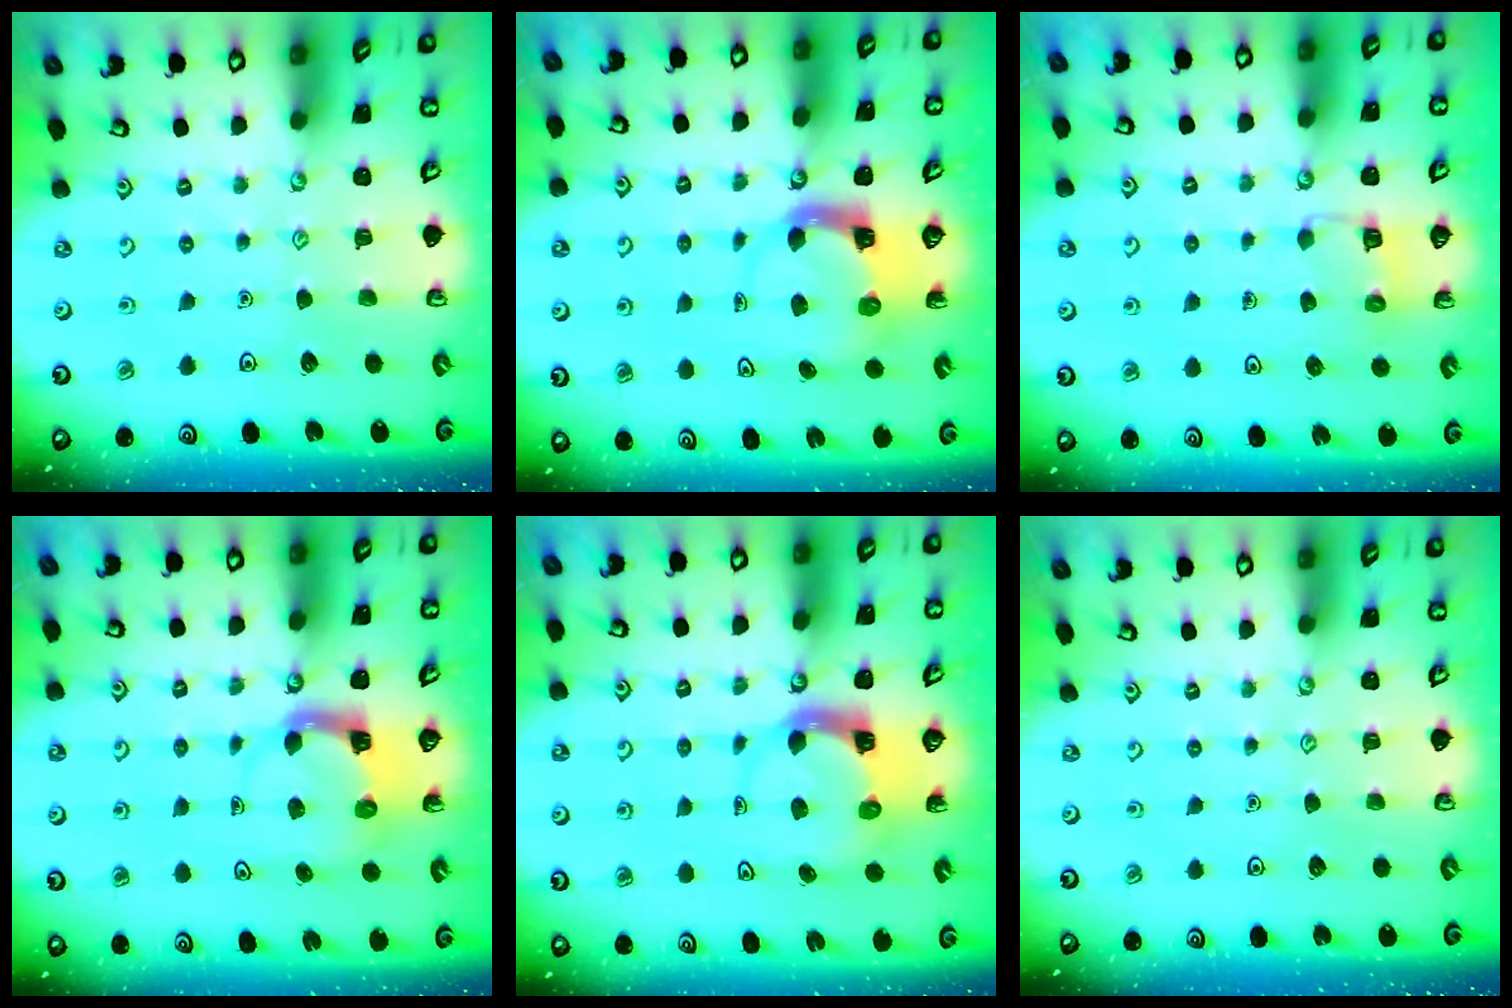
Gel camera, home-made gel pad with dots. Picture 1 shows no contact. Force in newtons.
{"total": 3.9, "press": 3.9, "slide": 0.6}
{"total": 2.8, "press": 2.8, "slide": 0.2}
{"total": 3.9, "press": 3.9, "slide": 0.3}
{"total": 5.6, "press": 5.6, "slide": 0.8}
{"total": 0.0}